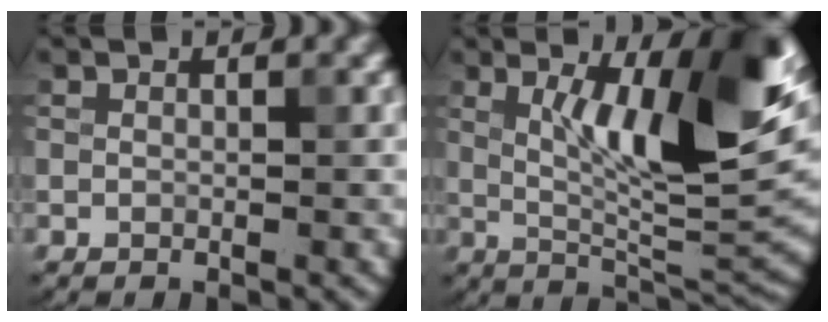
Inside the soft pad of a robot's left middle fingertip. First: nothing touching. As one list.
[{"total": 11.6, "force": [3.5, 2.7, 10.7], "torque": [-0.162, -0.009, 0.062]}]